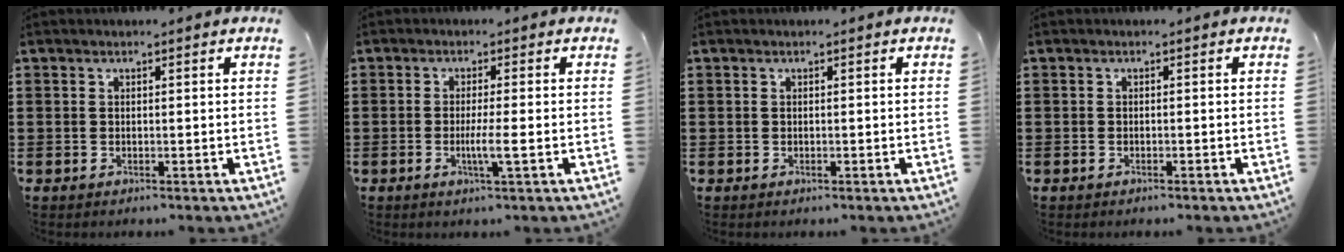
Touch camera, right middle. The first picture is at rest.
{"total": 3.6, "force": [-1.1, 0.0, 3.4], "torque": [-0.061, -0.007, -0.020]}
{"total": 0.0}
{"total": 0.5, "force": [-0.4, 0.2, 0.3], "torque": [-0.008, -0.002, -0.008]}